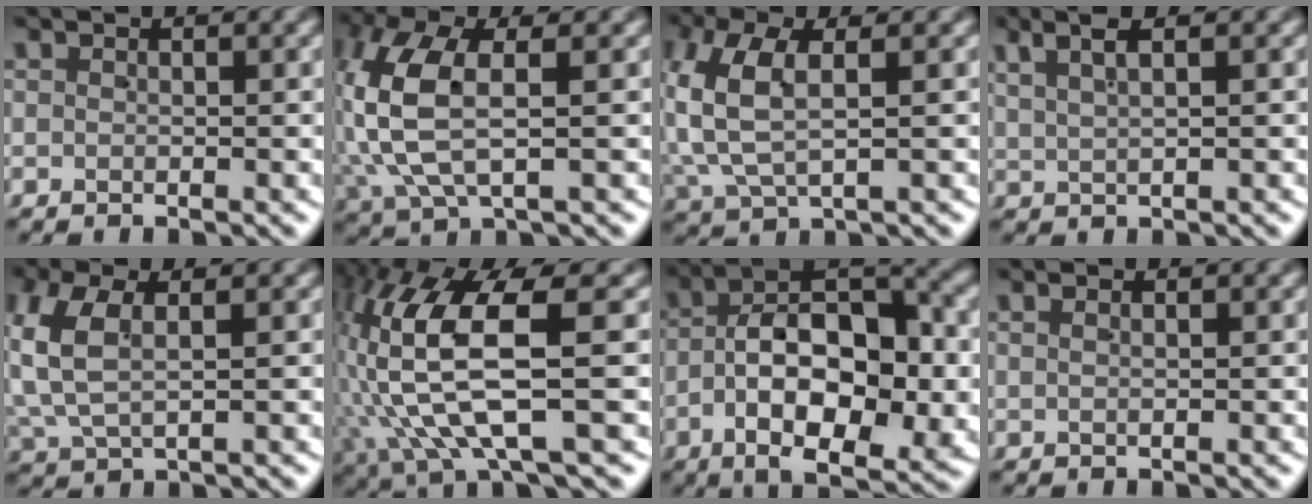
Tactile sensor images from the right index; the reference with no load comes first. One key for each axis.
{"total": 8.3, "fx": 1.0, "fy": 5.0, "fz": 6.6, "tx": -0.176, "ty": -0.012, "tz": 0.028}
{"total": 6.6, "fx": 0.7, "fy": 4.2, "fz": 5.0, "tx": -0.132, "ty": -0.005, "tz": 0.018}
{"total": 3.2, "fx": 2.1, "fy": 0.7, "fz": 2.3, "tx": -0.039, "ty": 0.016, "tz": 0.035}
{"total": 5.5, "fx": 1.0, "fy": 3.8, "fz": 3.9, "tx": -0.116, "ty": -0.005, "tz": 0.023}
{"total": 11.8, "fx": 0.6, "fy": 5.4, "fz": 10.5, "tx": -0.230, "ty": -0.017, "tz": 0.025}
{"total": 11.6, "fx": -1.5, "fy": 6.1, "fz": 9.8, "tx": -0.145, "ty": -0.014, "tz": -0.023}
{"total": 0.7, "fx": 0.4, "fy": -0.2, "fz": 0.6, "tx": -0.006, "ty": 0.004, "tz": 0.007}